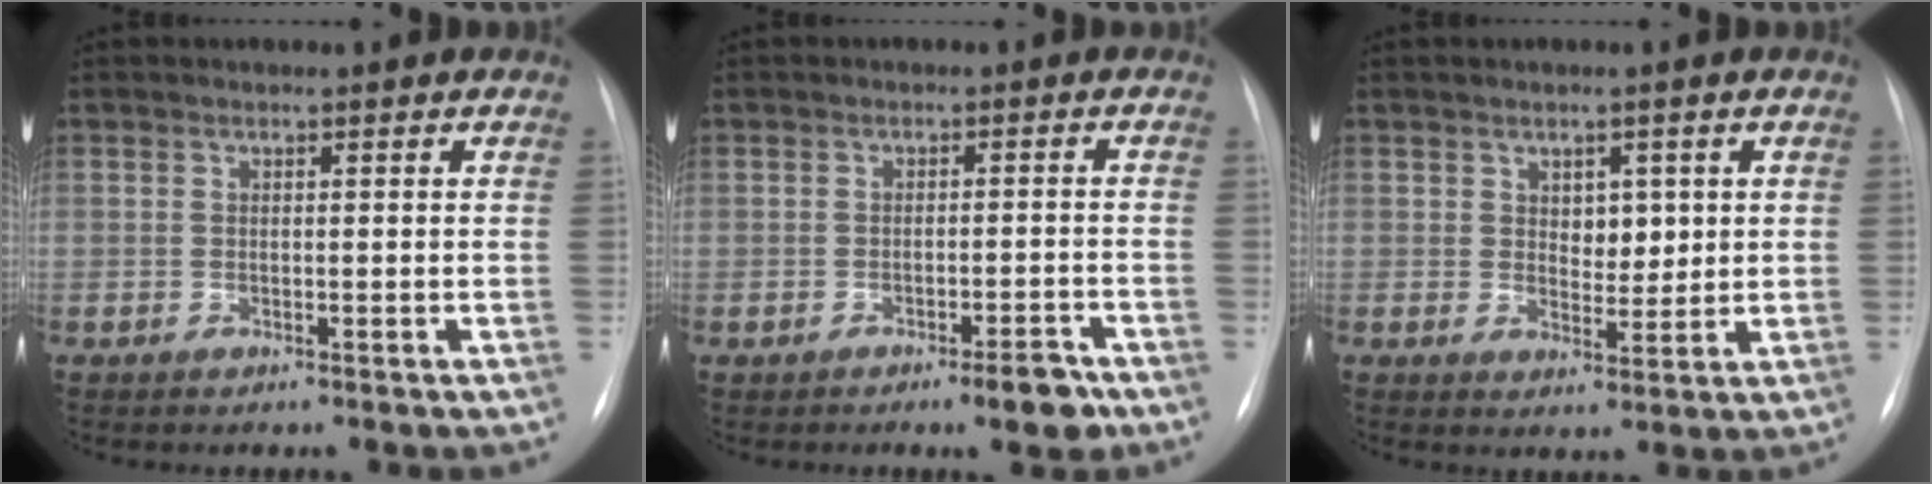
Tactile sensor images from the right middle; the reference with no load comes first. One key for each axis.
{"total": 3.9, "fx": -2.7, "fy": 0.6, "fz": 2.7, "tx": -0.027, "ty": 0.001, "tz": -0.037}
{"total": 3.9, "fx": 1.2, "fy": 2.5, "fz": 2.7, "tx": -0.035, "ty": -0.002, "tz": 0.022}